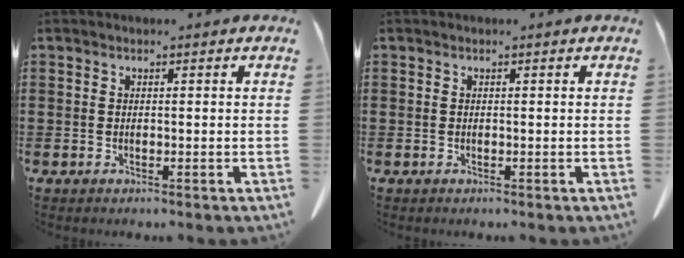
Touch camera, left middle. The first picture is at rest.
{"total": 0.0}